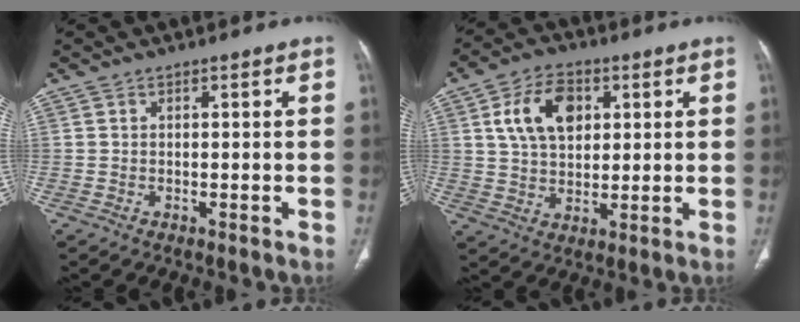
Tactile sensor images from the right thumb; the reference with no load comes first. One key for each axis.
{"total": 11.0, "fx": 3.5, "fy": 7.2, "fz": 7.5, "tx": -0.112, "ty": -0.003, "tz": 0.063}